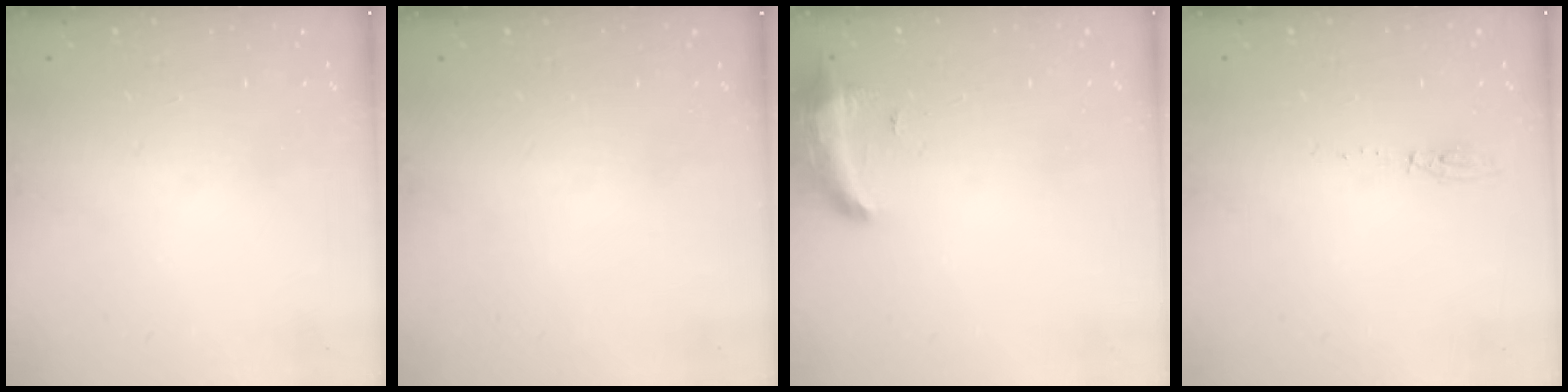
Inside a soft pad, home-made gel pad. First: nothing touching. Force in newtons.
{"total": 0.0}
{"total": 8.2, "press": 8.1, "slide": 1.6}
{"total": 4.8, "press": 4.7, "slide": 1.0}